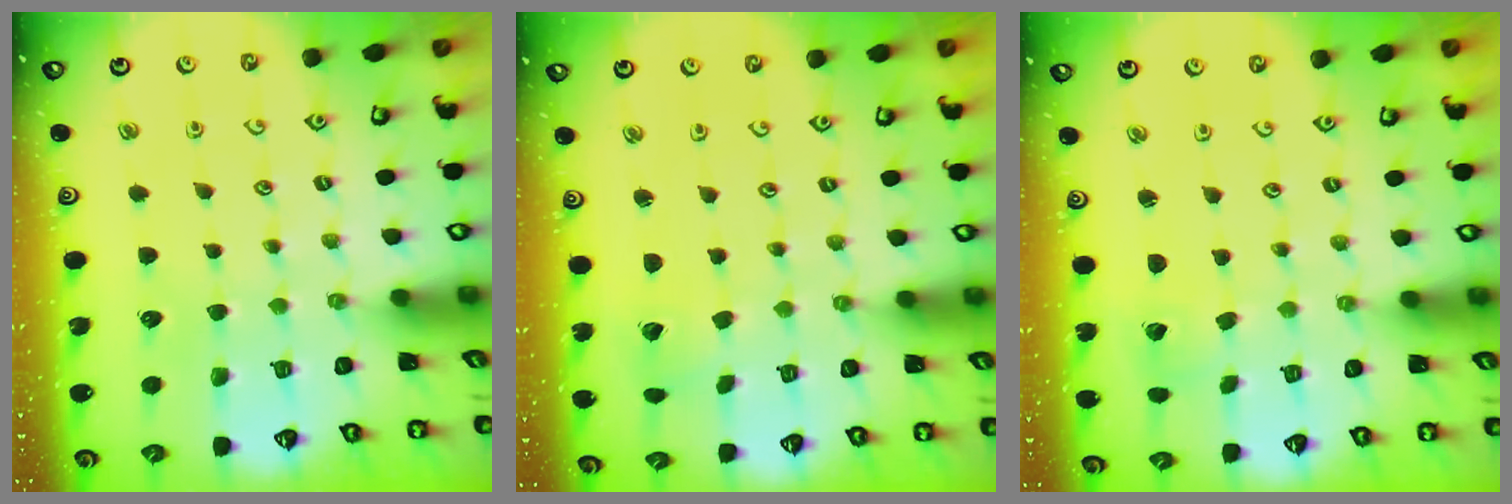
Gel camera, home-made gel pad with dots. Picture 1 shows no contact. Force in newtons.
{"total": 2.3, "press": 2.3, "slide": 0.3}
{"total": 1.8, "press": 1.8, "slide": 0.1}